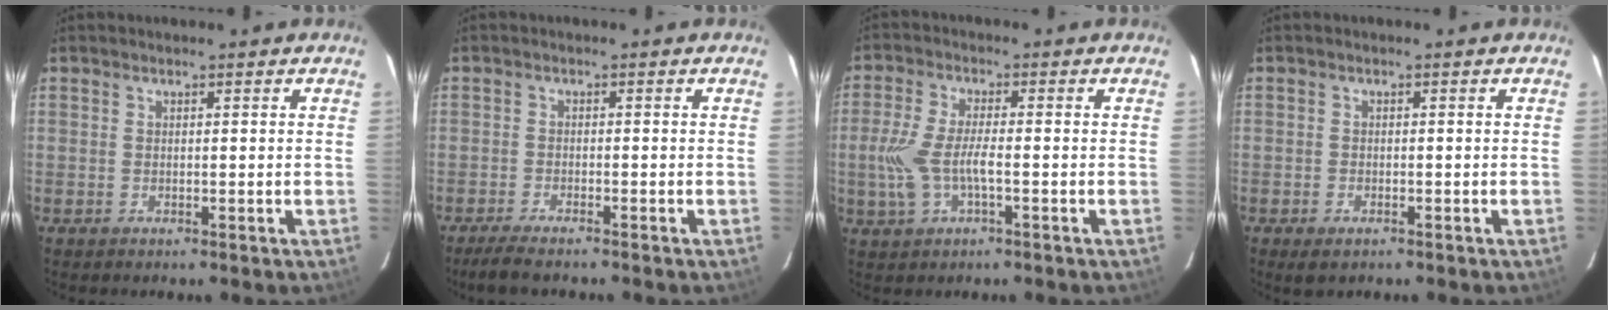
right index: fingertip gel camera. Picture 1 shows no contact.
{"total": 4.5, "force": [-3.8, 0.5, 2.3], "torque": [-0.064, -0.014, -0.071]}
{"total": 8.0, "force": [-1.8, 2.8, 7.2], "torque": [-0.161, -0.002, -0.035]}
{"total": 2.4, "force": [-1.5, 1.3, 1.3], "torque": [-0.027, -0.007, -0.025]}